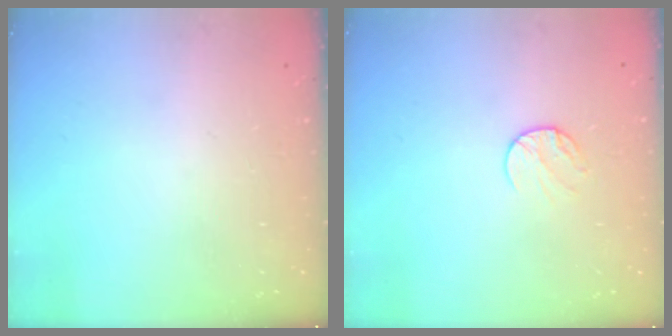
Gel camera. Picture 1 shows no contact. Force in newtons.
{"total": 6.1, "press": 6.1, "slide": 0.8}